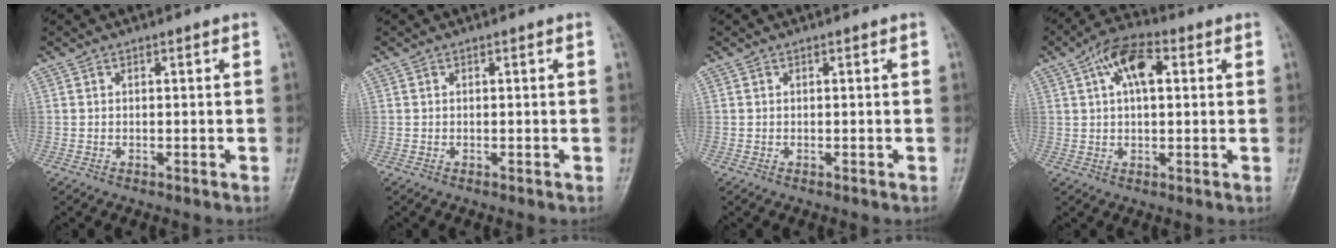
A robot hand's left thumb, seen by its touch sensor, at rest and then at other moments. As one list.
[{"total": 0.0}, {"total": 0.0}, {"total": 9.1, "force": [2.9, 4.5, 7.4], "torque": [-0.126, 0.017, 0.041]}]